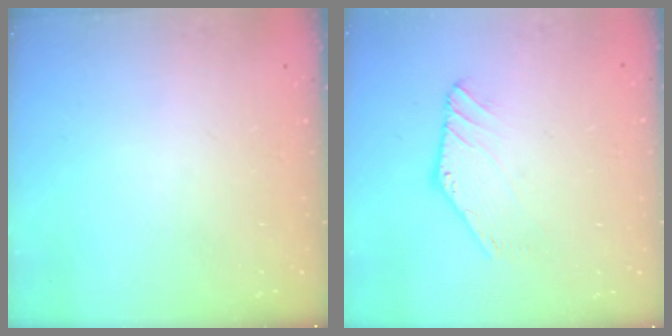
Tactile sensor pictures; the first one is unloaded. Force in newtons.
{"total": 1.2, "press": 1.2, "slide": 0.1}